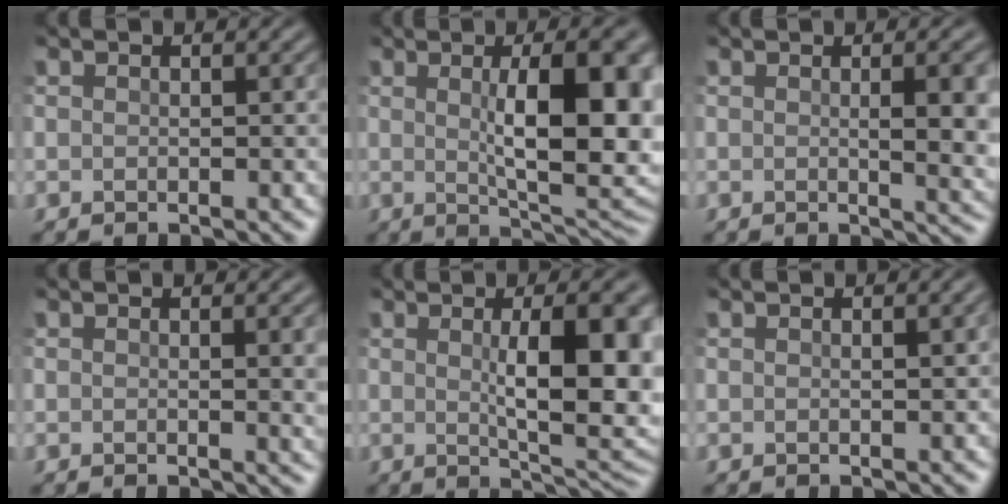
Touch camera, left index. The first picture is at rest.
{"total": 11.0, "force": [0.8, 3.1, 10.5], "torque": [-0.127, 0.003, 0.025]}
{"total": 6.2, "force": [0.4, 1.9, 5.9], "torque": [-0.047, 0.009, 0.010]}
{"total": 3.5, "force": [0.5, 1.3, 3.2], "torque": [-0.023, 0.012, 0.006]}
{"total": 9.9, "force": [0.7, 2.7, 9.5], "torque": [-0.119, 0.001, 0.024]}
{"total": 2.2, "force": [0.7, 1.0, 1.9], "torque": [-0.005, 0.014, -0.007]}